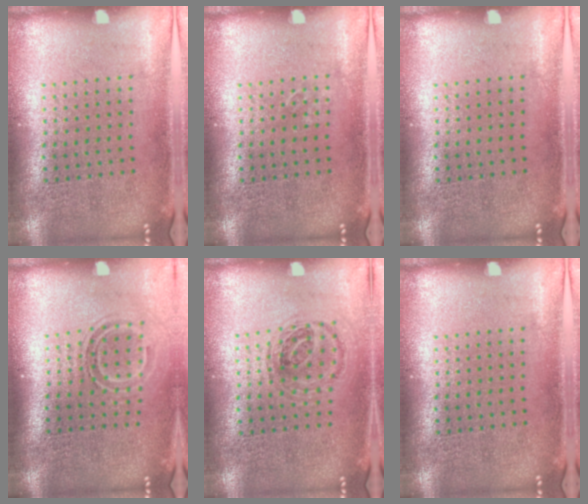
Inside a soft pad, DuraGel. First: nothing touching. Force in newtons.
{"total": 0.5, "press": 0.5, "slide": 0.0}
{"total": 0.0}
{"total": 1.6, "press": 1.0, "slide": 1.2}
{"total": 0.9, "press": 0.9, "slide": 0.3}
{"total": 0.0}